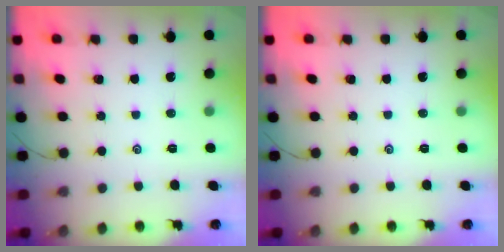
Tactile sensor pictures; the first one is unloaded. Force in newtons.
{"total": 0.0}